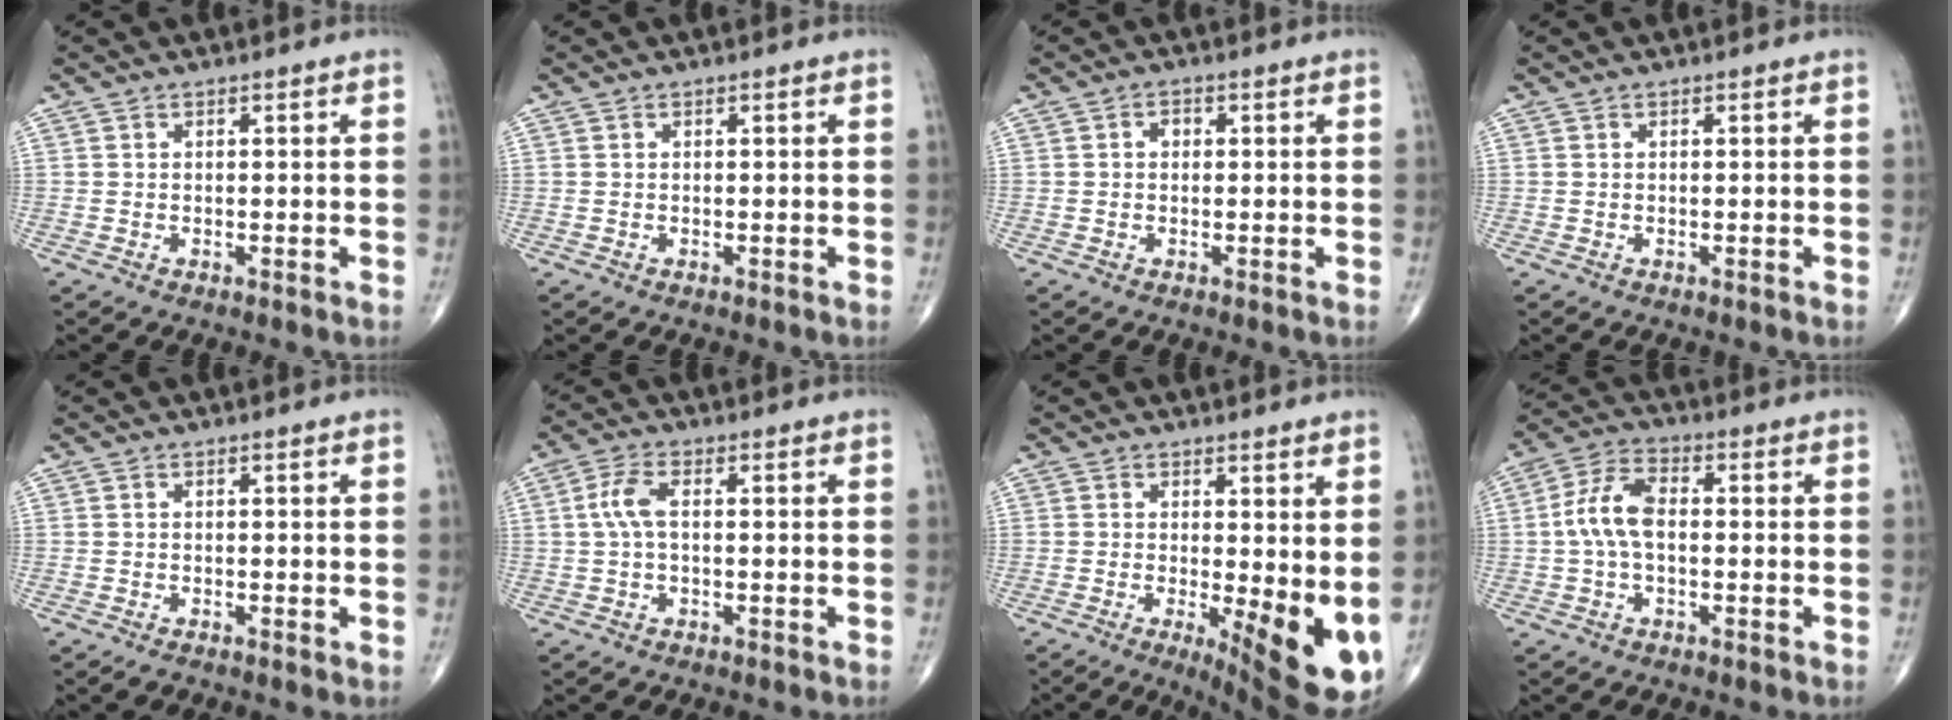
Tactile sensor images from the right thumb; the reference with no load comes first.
{"total": 0.0}
{"total": 1.6, "force": [0.2, 1.3, 1.0], "torque": [-0.009, 0.006, -0.001]}
{"total": 0.0}
{"total": 1.0, "force": [-0.6, 0.4, 0.8], "torque": [-0.018, -0.005, -0.013]}
{"total": 4.4, "force": [0.3, 1.9, 4.0], "torque": [-0.101, 0.011, 0.003]}
{"total": 13.4, "force": [-1.1, 4.6, 12.5], "torque": [-0.166, -0.029, -0.002]}
{"total": 8.0, "force": [-0.3, 4.4, 6.8], "torque": [-0.141, 0.026, -0.013]}